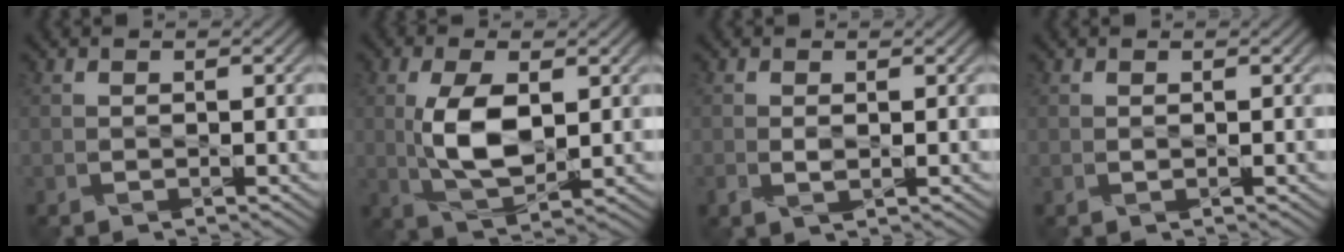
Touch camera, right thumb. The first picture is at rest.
{"total": 7.7, "force": [0.7, 3.5, 6.8], "torque": [-0.152, -0.004, 0.016]}
{"total": 1.3, "force": [0.0, 0.6, 1.2], "torque": [-0.029, -0.003, 0.001]}
{"total": 0.0}